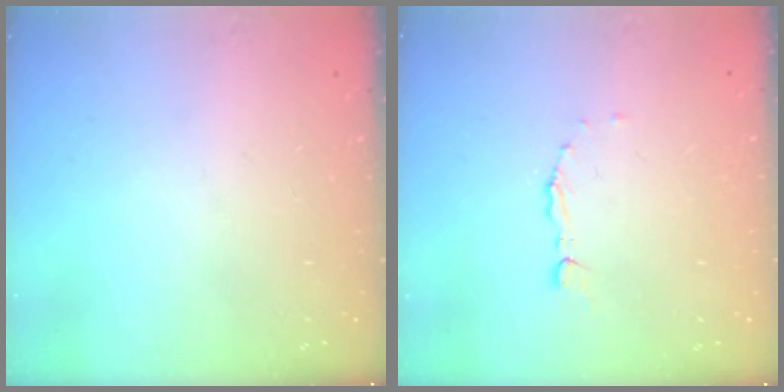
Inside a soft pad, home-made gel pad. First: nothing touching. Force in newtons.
{"total": 1.0, "press": 1.0, "slide": 0.2}